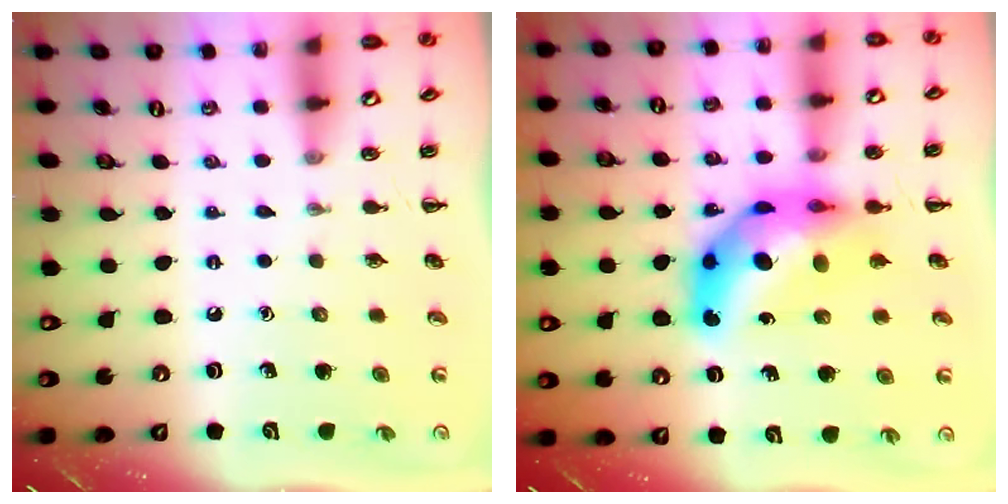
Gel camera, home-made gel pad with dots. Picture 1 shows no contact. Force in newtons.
{"total": 12.6, "press": 12.0, "slide": 3.9}